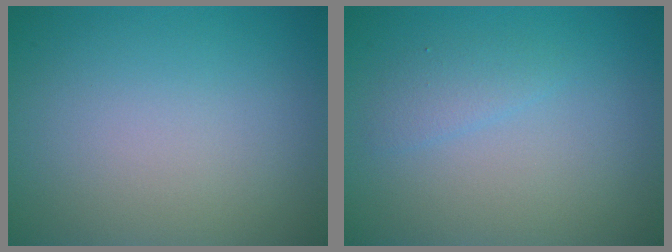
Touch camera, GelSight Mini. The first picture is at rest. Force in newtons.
{"total": 1.2, "press": 1.2, "slide": 0.1}